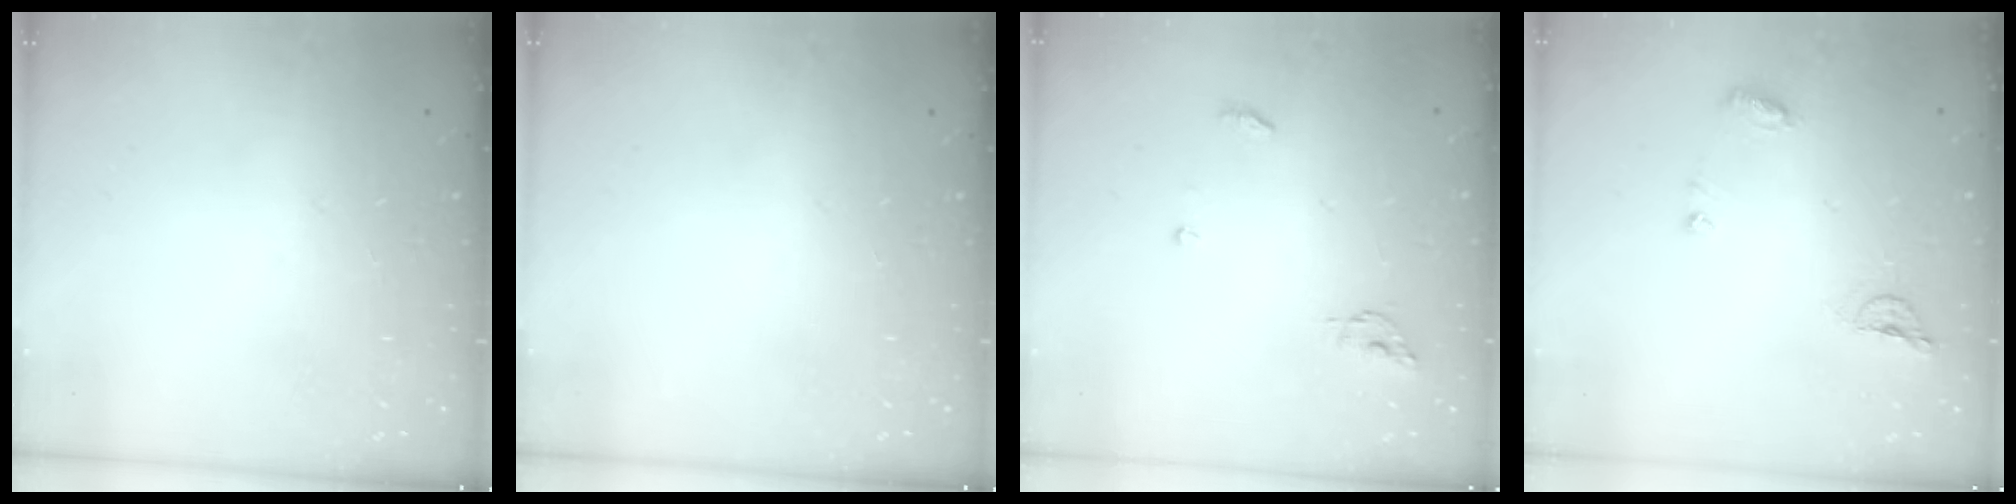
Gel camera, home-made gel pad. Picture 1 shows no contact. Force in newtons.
{"total": 0.0}
{"total": 4.8, "press": 4.8, "slide": 0.4}
{"total": 7.4, "press": 7.4, "slide": 0.5}